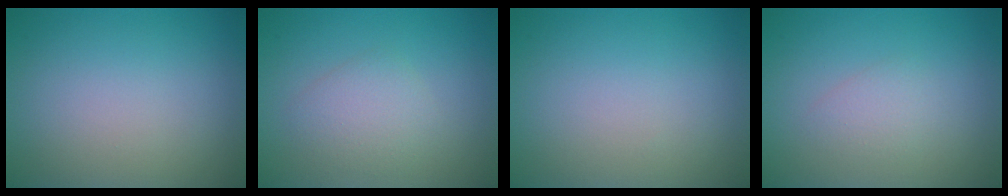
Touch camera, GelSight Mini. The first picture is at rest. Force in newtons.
{"total": 2.4, "press": 2.4, "slide": 0.1}
{"total": 0.0}
{"total": 1.4, "press": 1.4, "slide": 0.0}